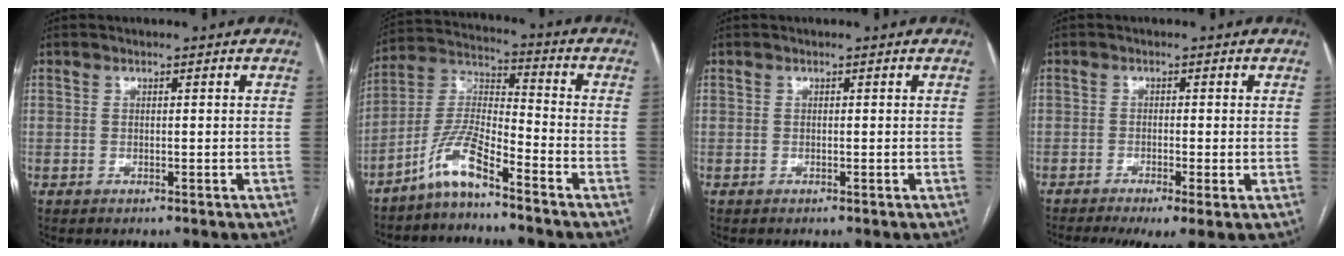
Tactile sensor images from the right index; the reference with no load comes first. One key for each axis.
{"total": 8.4, "fx": -6.2, "fy": 0.9, "fz": 5.6, "tx": -0.127, "ty": 0.004, "tz": -0.128}
{"total": 0.0}
{"total": 7.0, "fx": -4.0, "fy": 1.3, "fz": 5.6, "tx": -0.092, "ty": -0.015, "tz": -0.069}